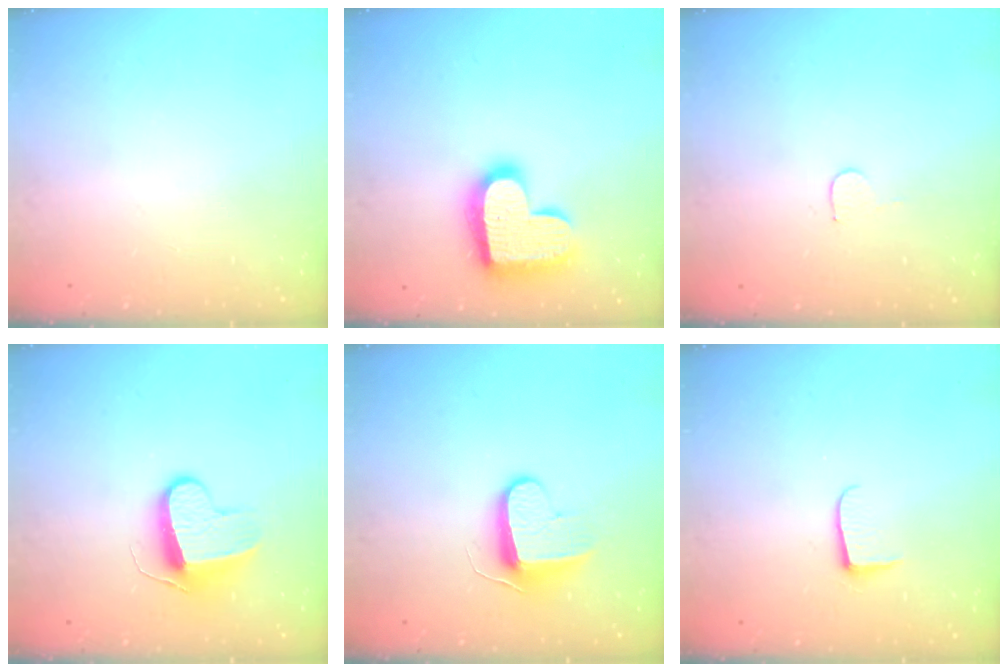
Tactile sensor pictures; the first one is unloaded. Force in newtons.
{"total": 18.7, "press": 18.7, "slide": 1.2}
{"total": 3.4, "press": 3.4, "slide": 0.2}
{"total": 9.2, "press": 9.2, "slide": 0.2}
{"total": 9.3, "press": 9.3, "slide": 0.1}
{"total": 4.9, "press": 4.8, "slide": 0.6}